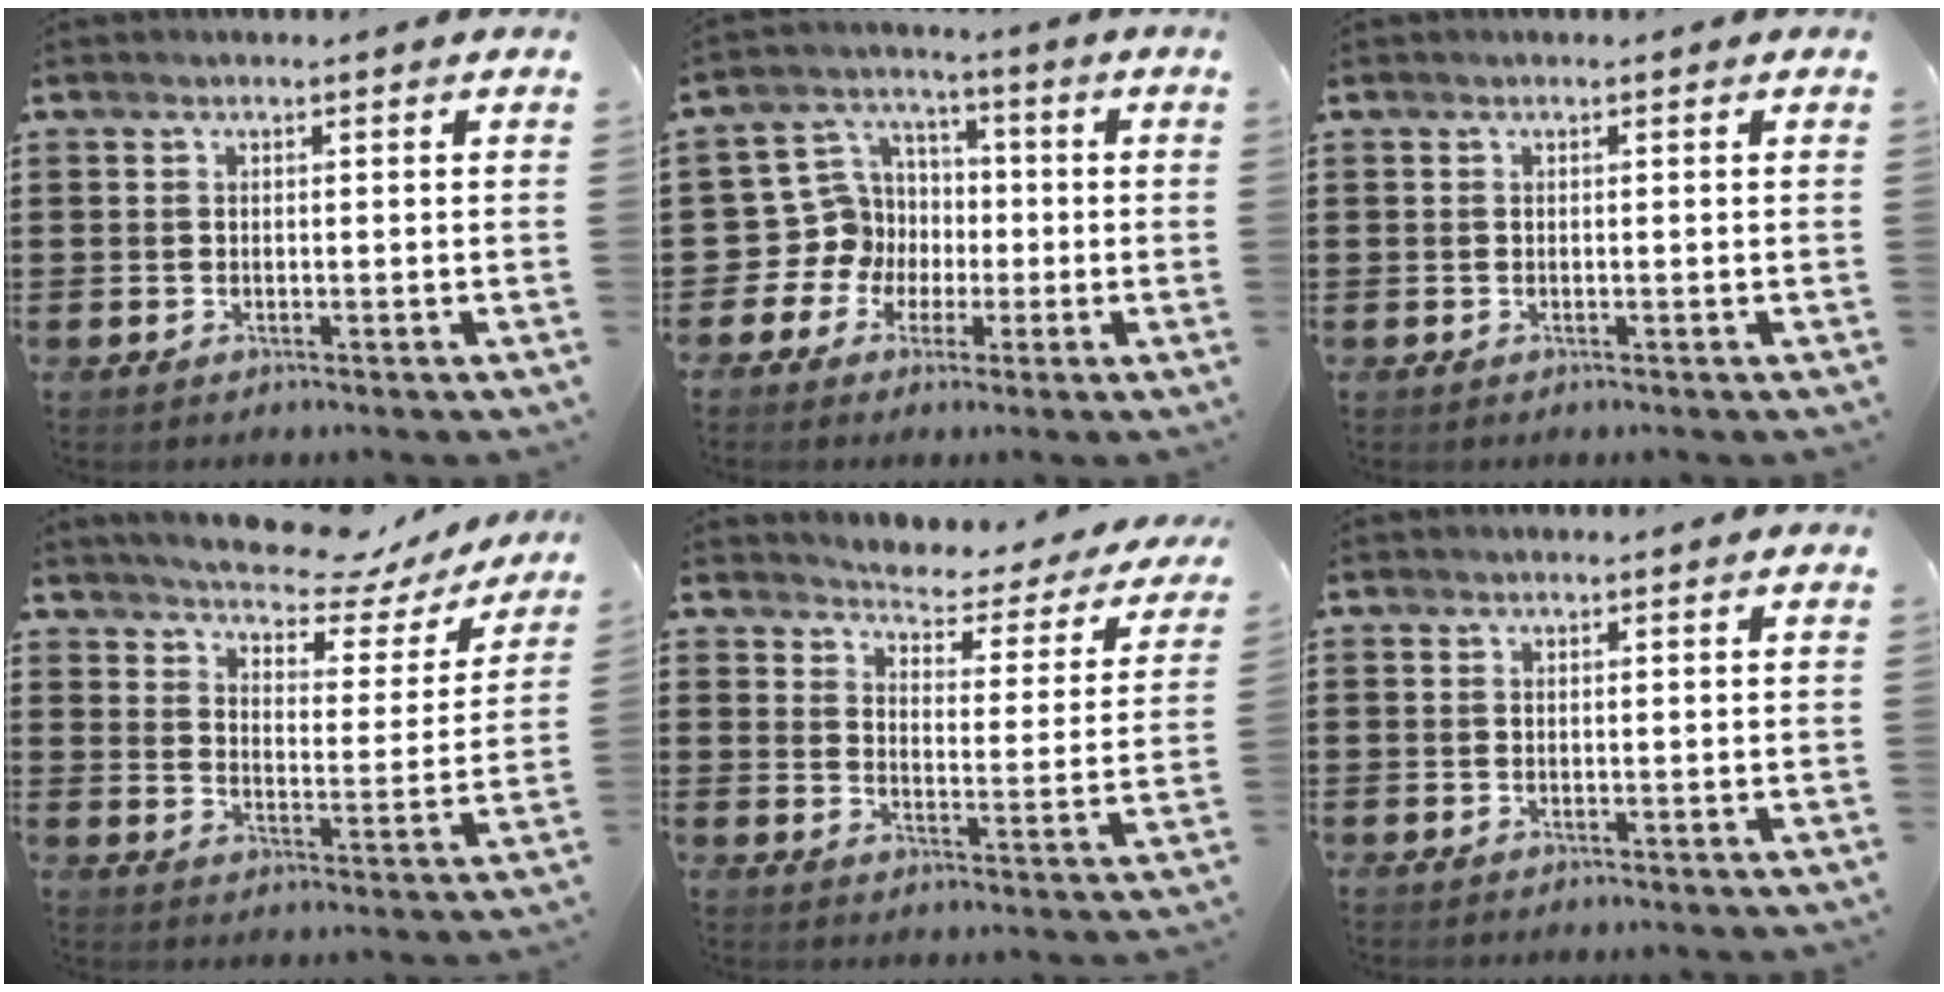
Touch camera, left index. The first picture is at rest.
{"total": 8.6, "force": [-0.8, 8.4, 1.4], "torque": [-0.082, -0.001, -0.014]}
{"total": 0.0}
{"total": 7.4, "force": [6.7, 1.0, 2.8], "torque": [-0.068, -0.047, 0.113]}
{"total": 2.5, "force": [2.4, 0.5, 0.3], "torque": [-0.027, -0.027, 0.030]}
{"total": 0.0}